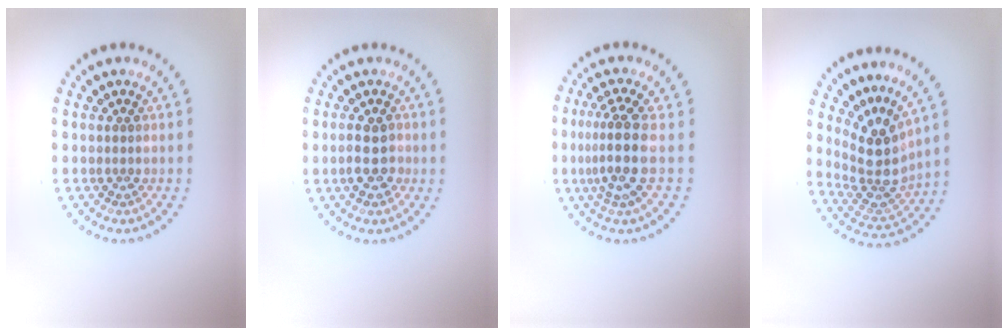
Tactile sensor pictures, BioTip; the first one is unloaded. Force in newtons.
{"total": 2.9, "press": 2.8, "slide": 0.3}
{"total": 3.8, "press": 3.0, "slide": 2.4}
{"total": 4.3, "press": 3.2, "slide": 2.8}